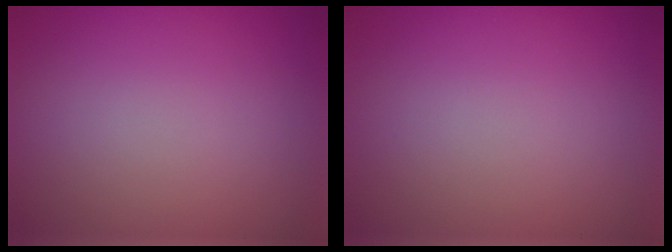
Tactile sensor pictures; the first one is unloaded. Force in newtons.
{"total": 0.0}